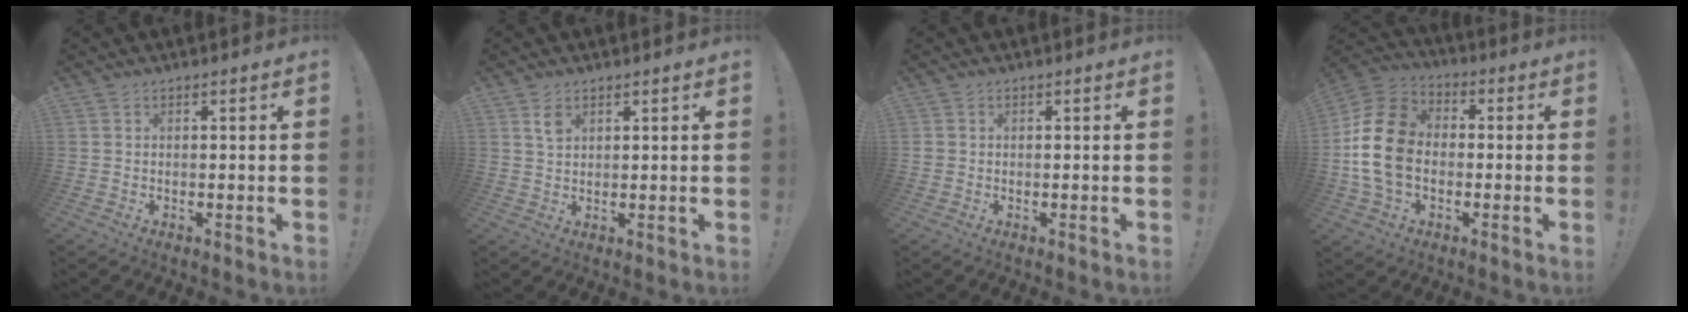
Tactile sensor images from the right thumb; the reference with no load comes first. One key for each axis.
{"total": 3.1, "fx": 1.6, "fy": 1.8, "fz": 1.9, "tx": -0.024, "ty": -0.006, "tz": 0.027}
{"total": 1.0, "fx": -0.1, "fy": 0.9, "fz": 0.3, "tx": -0.011, "ty": 0.005, "tz": 0.000}
{"total": 17.8, "fx": -1.4, "fy": 13.2, "fz": 11.9, "tx": -0.219, "ty": 0.030, "tz": -0.018}